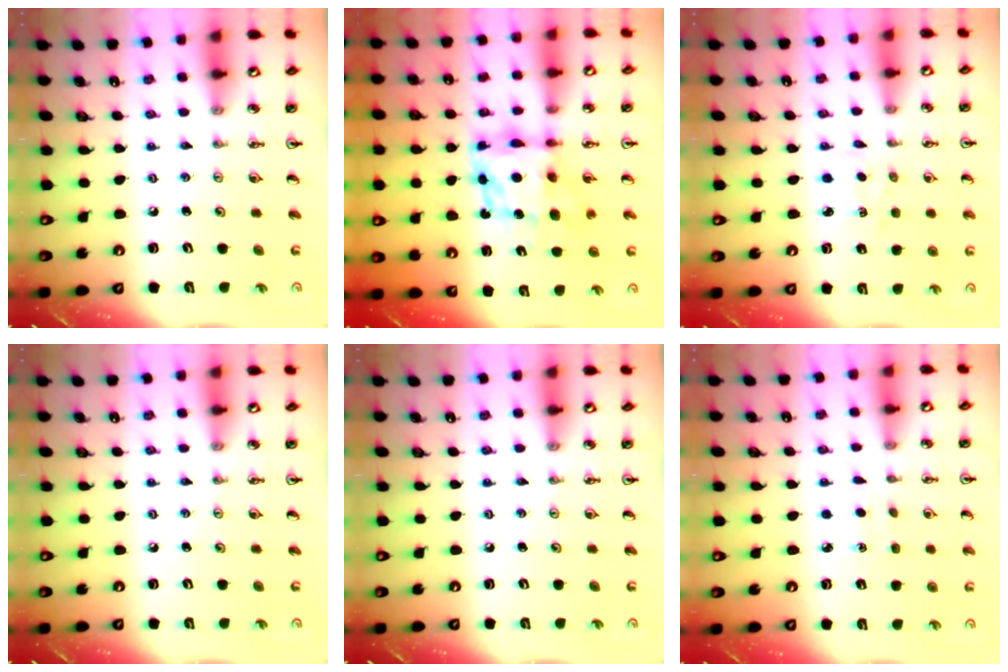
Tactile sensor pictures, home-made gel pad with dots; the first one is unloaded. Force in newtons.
{"total": 8.2, "press": 8.1, "slide": 0.7}
{"total": 2.3, "press": 2.3, "slide": 0.2}
{"total": 0.0}
{"total": 0.0}
{"total": 1.5, "press": 1.5, "slide": 0.2}